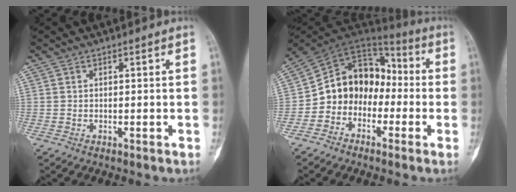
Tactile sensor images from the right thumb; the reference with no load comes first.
{"total": 13.3, "force": [-3.2, 11.0, 6.8], "torque": [-0.073, 0.073, -0.073]}